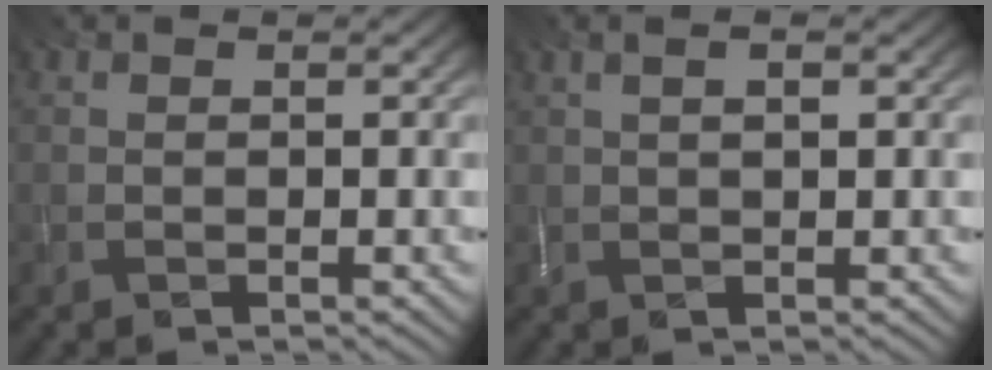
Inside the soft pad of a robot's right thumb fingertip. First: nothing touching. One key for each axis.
{"total": 2.1, "fx": 0.7, "fy": 0.5, "fz": 1.9, "tx": -0.033, "ty": 0.002, "tz": 0.017}